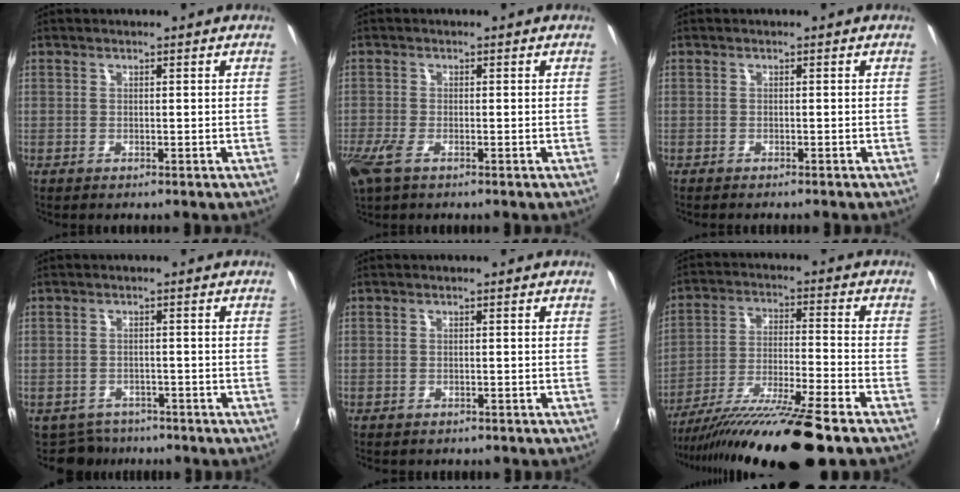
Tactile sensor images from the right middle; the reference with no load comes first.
{"total": 4.4, "force": [-2.5, 1.5, 3.4], "torque": [-0.080, -0.016, -0.046]}
{"total": 0.8, "force": [-0.8, -0.1, 0.2], "torque": [-0.005, -0.005, -0.015]}
{"total": 5.2, "force": [-4.5, 2.6, 0.4], "torque": [-0.022, -0.007, -0.069]}
{"total": 1.9, "force": [-1.7, 0.6, 0.5], "torque": [-0.014, -0.011, -0.024]}
{"total": 18.2, "force": [-14.5, -0.7, 11.0], "torque": [-0.206, -0.044, -0.247]}